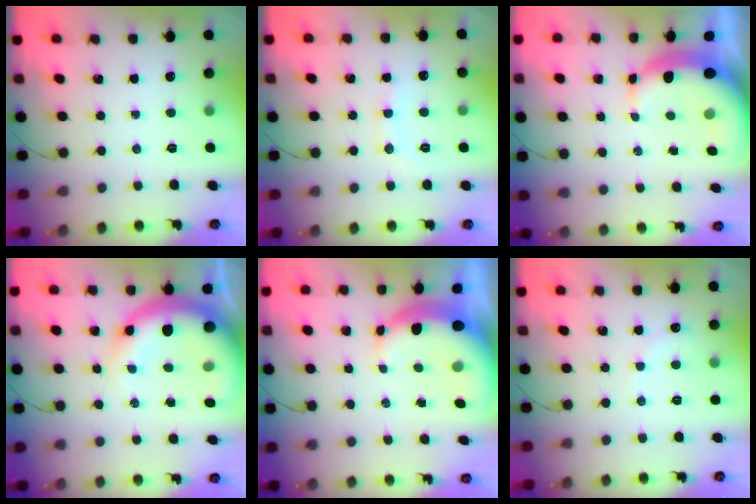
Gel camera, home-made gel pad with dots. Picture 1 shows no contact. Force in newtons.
{"total": 5.9, "press": 5.7, "slide": 1.3}
{"total": 8.4, "press": 8.3, "slide": 1.5}
{"total": 14.2, "press": 13.9, "slide": 3.0}
{"total": 10.0, "press": 9.8, "slide": 1.9}
{"total": 5.1, "press": 4.9, "slide": 1.1}